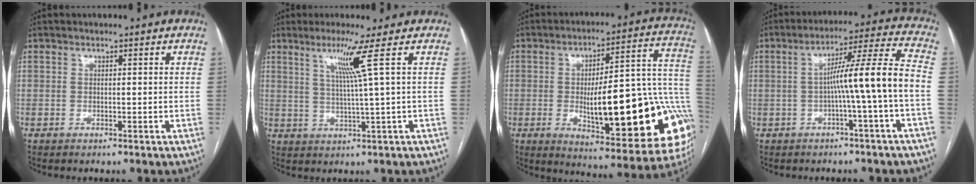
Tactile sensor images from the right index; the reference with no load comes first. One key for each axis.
{"total": 5.5, "fx": 2.4, "fy": -2.3, "fz": 4.4, "tx": -0.090, "ty": -0.012, "tz": 0.051}
{"total": 28.2, "fx": -5.8, "fy": 7.0, "fz": 26.7, "tx": -0.271, "ty": 0.018, "tz": -0.065}
{"total": 10.4, "fx": -1.7, "fy": -1.5, "fz": 10.2, "tx": -0.161, "ty": 0.025, "tz": -0.025}